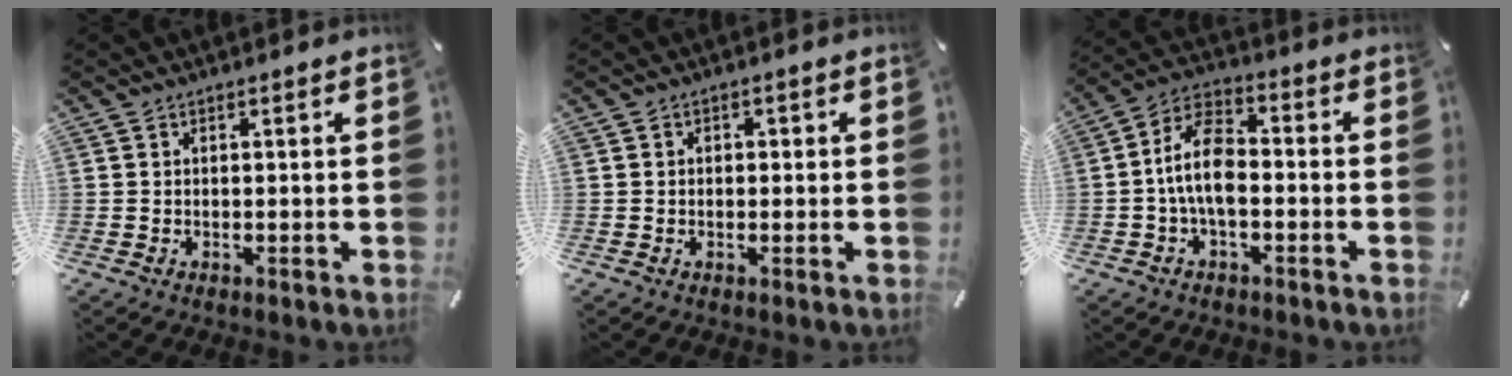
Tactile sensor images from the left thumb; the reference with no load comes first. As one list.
[{"total": 1.2, "force": [-0.2, 1.1, 0.5], "torque": [-0.011, 0.005, -0.006]}, {"total": 10.5, "force": [-2.2, 5.4, 8.8], "torque": [-0.178, 0.016, -0.040]}]